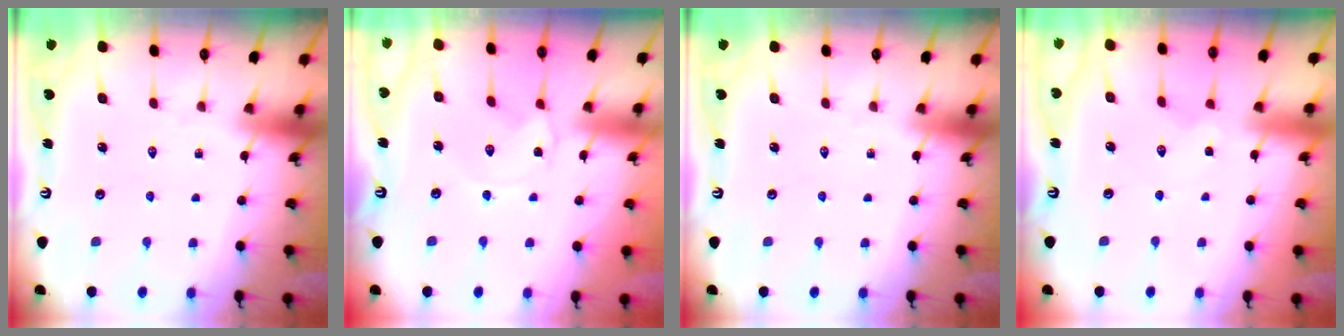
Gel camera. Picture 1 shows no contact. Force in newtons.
{"total": 0.0}
{"total": 0.0}
{"total": 2.3, "press": 2.2, "slide": 0.5}